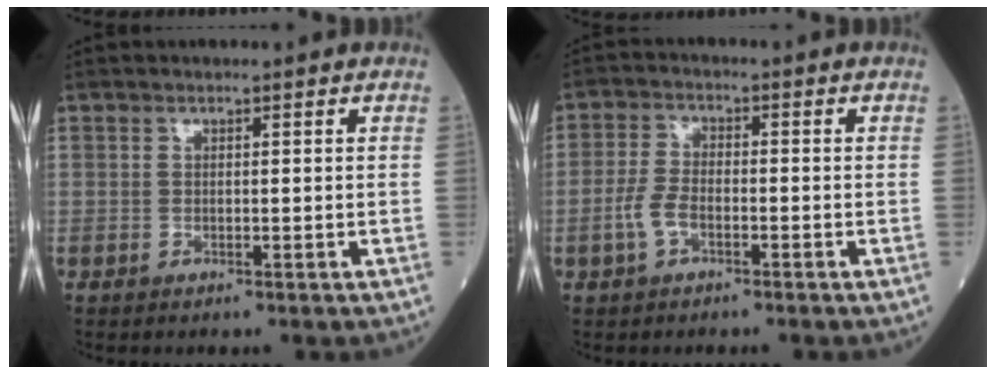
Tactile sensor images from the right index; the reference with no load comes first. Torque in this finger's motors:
{"motor_torque": [0.04, -0.11, 0.37, 0.09]}